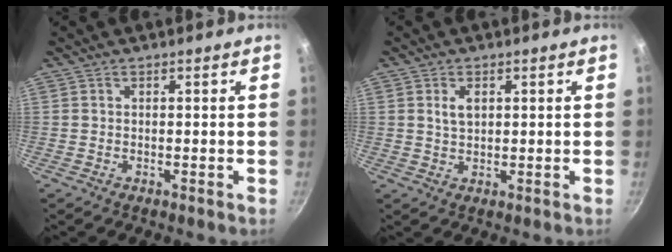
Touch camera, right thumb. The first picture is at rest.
{"total": 3.0, "force": [0.9, 1.8, 2.2], "torque": [-0.033, -0.002, 0.019]}